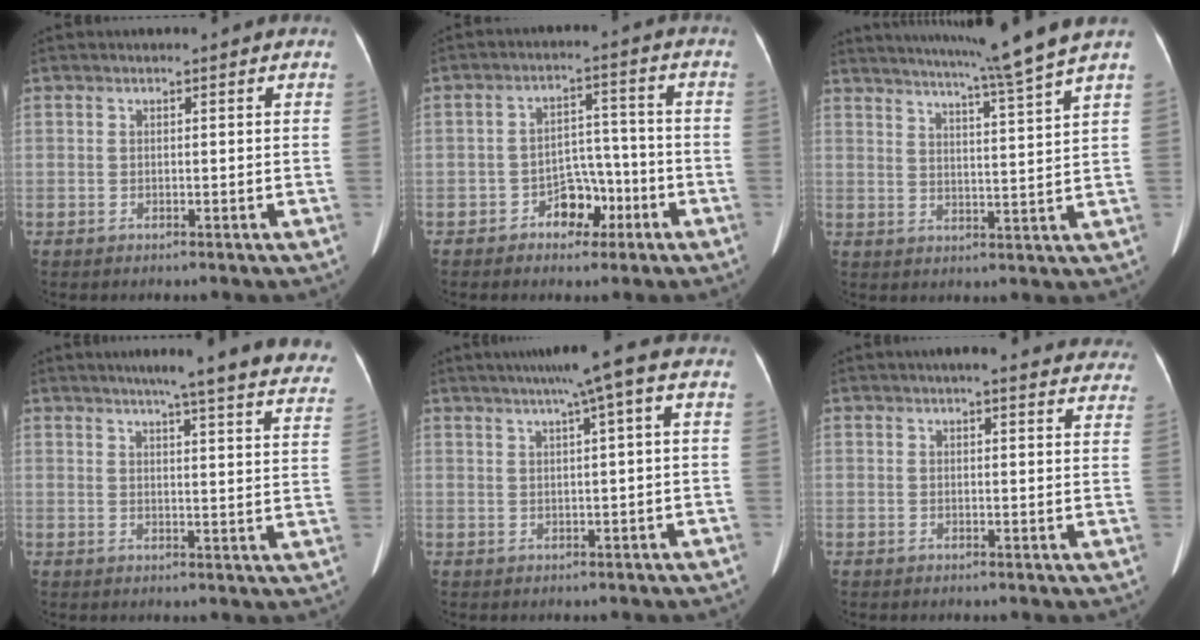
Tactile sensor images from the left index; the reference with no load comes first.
{"total": 5.7, "force": [-3.1, 3.7, 3.1], "torque": [-0.048, 0.024, -0.048]}
{"total": 12.4, "force": [10.5, -3.0, 5.8], "torque": [-0.096, -0.032, 0.146]}
{"total": 22.4, "force": [19.8, 1.1, 10.4], "torque": [-0.135, -0.047, 0.220]}
{"total": 5.9, "force": [2.7, -0.6, 5.2], "torque": [-0.081, 0.022, 0.040]}
{"total": 14.9, "force": [13.5, 2.9, 5.7], "torque": [-0.043, 0.014, 0.140]}